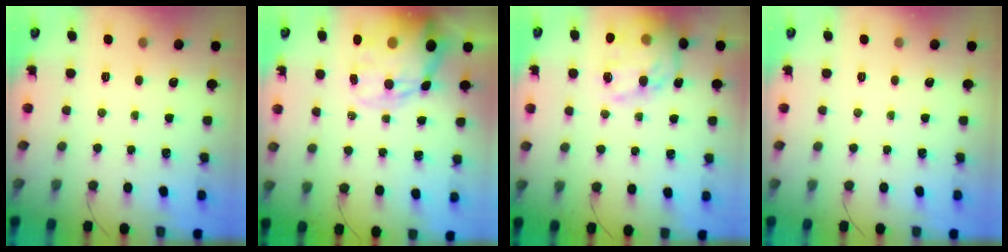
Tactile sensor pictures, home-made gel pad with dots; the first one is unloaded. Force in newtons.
{"total": 19.2, "press": 18.7, "slide": 4.0}
{"total": 20.4, "press": 19.9, "slide": 4.6}
{"total": 0.0}